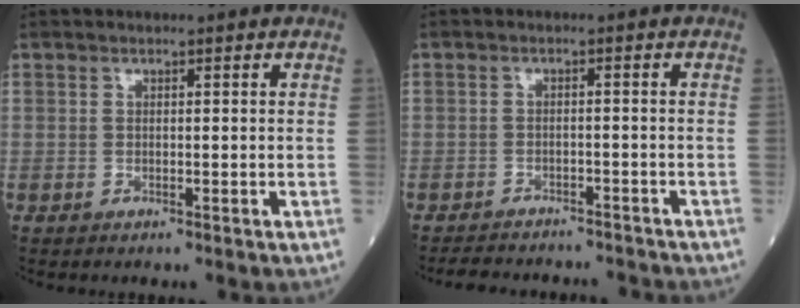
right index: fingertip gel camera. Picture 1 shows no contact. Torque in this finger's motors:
{"motor_torque": [-0.26, -0.31, -0.56, -0.21]}